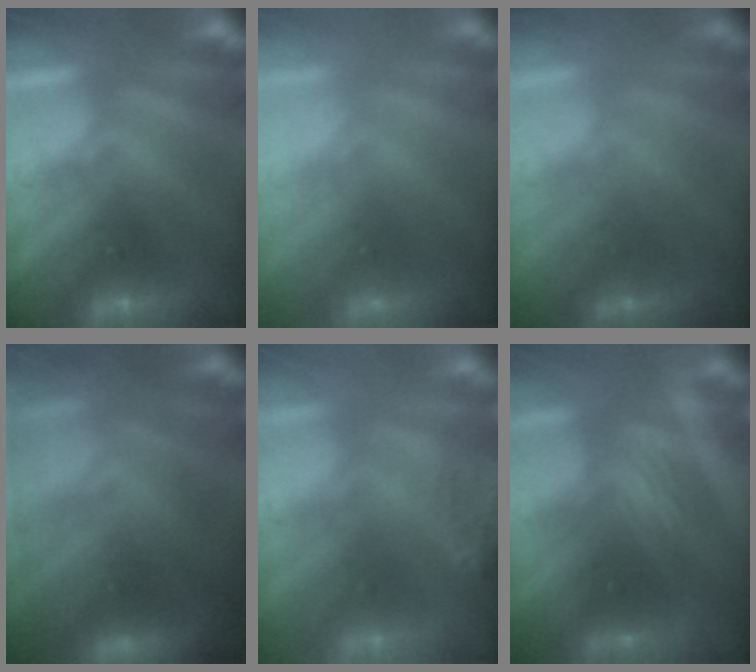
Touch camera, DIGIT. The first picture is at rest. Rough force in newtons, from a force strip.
{"total": 2.9}
{"total": 1.8}
{"total": 7.4}
{"total": 9.0}
{"total": 2.0}